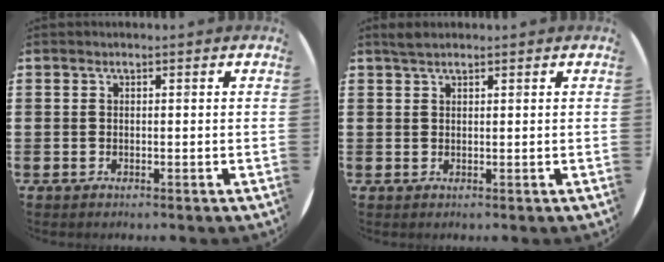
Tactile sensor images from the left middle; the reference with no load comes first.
{"total": 1.6, "force": [1.4, 0.5, 0.4], "torque": [-0.003, 0.001, 0.026]}